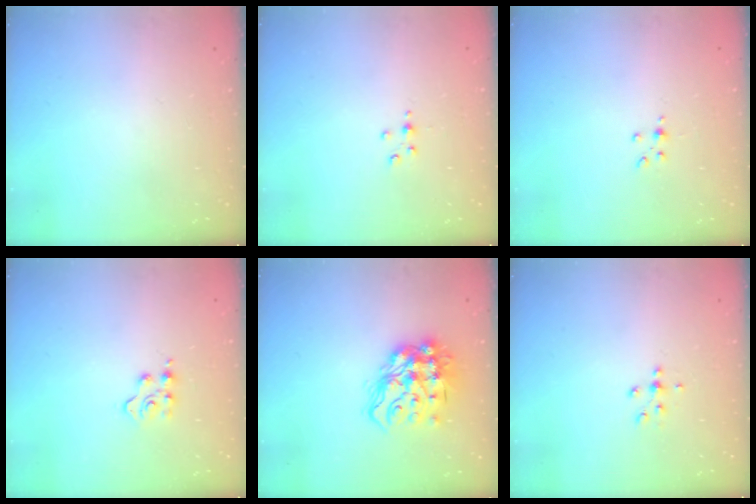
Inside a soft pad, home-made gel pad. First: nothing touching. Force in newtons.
{"total": 3.0, "press": 3.0, "slide": 0.3}
{"total": 2.0, "press": 1.9, "slide": 0.5}
{"total": 3.4, "press": 3.4, "slide": 0.5}
{"total": 17.0, "press": 16.9, "slide": 1.6}
{"total": 3.8, "press": 3.5, "slide": 1.2}